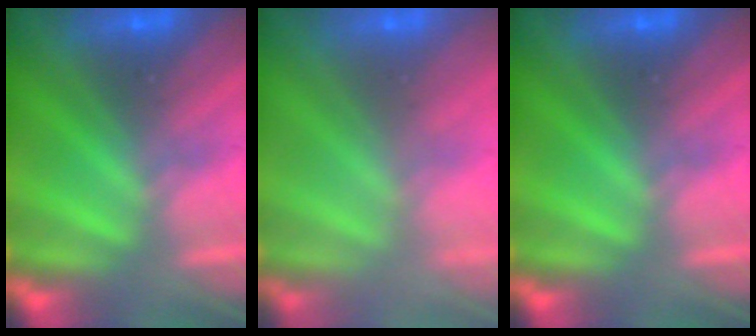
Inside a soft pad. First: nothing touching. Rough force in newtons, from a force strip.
{"total": 7.1}
{"total": 0.0}